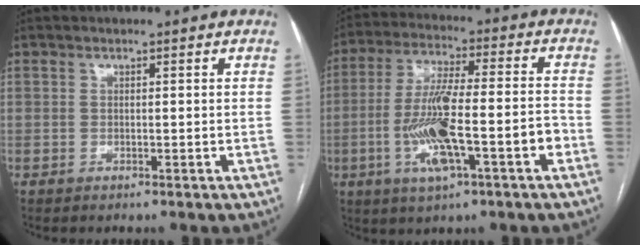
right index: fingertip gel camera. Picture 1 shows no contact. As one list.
[{"total": 13.9, "force": [-4.5, 2.0, 13.0], "torque": [-0.246, 0.007, -0.074]}]